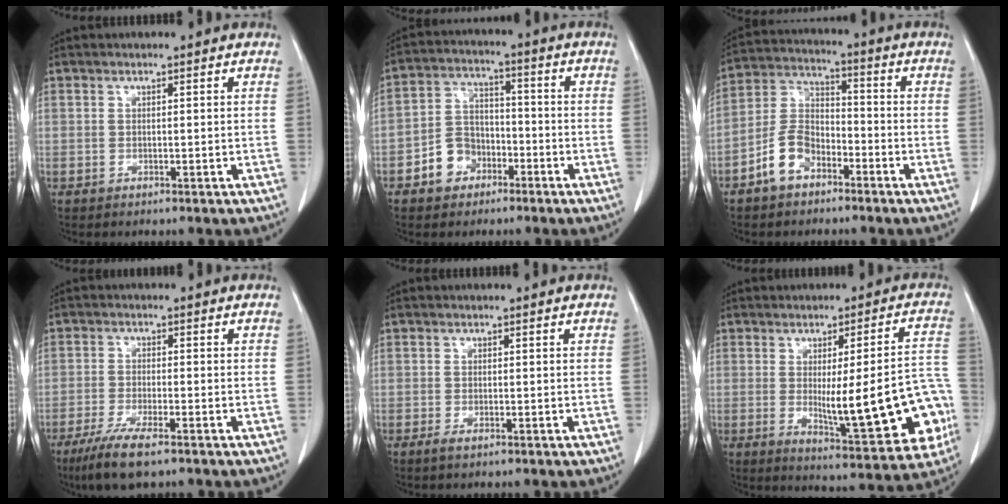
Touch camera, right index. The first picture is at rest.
{"total": 7.0, "force": [-3.4, 5.5, 2.6], "torque": [-0.053, 0.022, -0.054]}
{"total": 8.0, "force": [-4.5, 4.9, 4.5], "torque": [-0.102, 0.019, -0.088]}
{"total": 7.4, "force": [-5.0, 0.9, 5.3], "torque": [-0.100, -0.019, -0.086]}
{"total": 1.2, "force": [-0.8, 0.2, 0.8], "torque": [-0.017, -0.002, -0.013]}
{"total": 17.4, "force": [-3.2, 3.2, 16.8], "torque": [-0.177, 0.014, -0.021]}